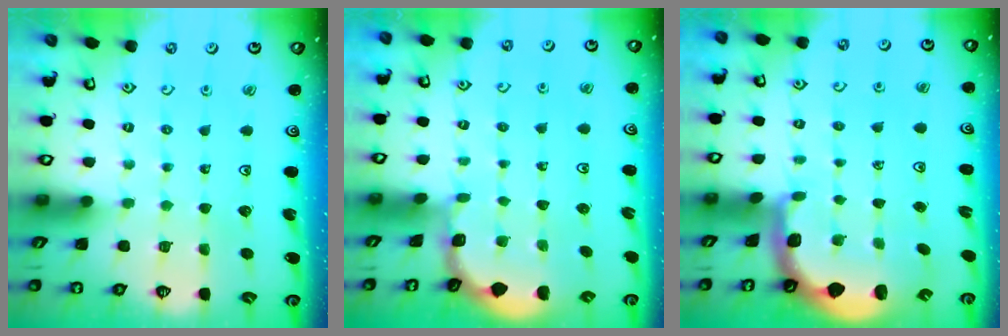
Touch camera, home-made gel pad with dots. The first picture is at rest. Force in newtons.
{"total": 1.1, "press": 1.1, "slide": 0.1}
{"total": 2.4, "press": 2.1, "slide": 1.2}